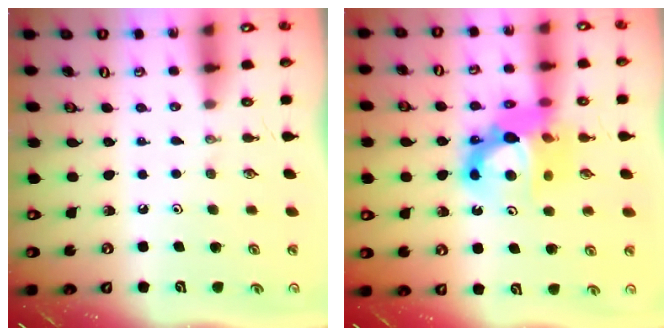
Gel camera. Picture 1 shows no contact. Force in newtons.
{"total": 14.2, "press": 14.1, "slide": 1.6}